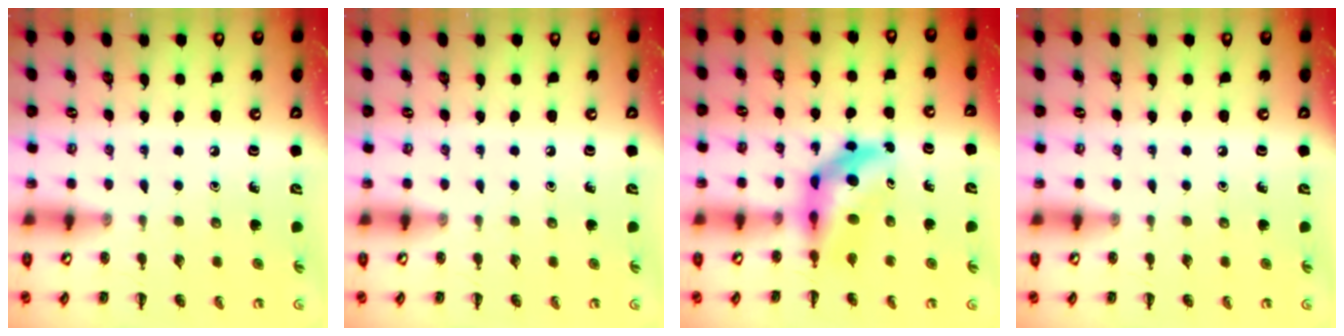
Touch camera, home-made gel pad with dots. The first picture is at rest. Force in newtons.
{"total": 0.0}
{"total": 6.0, "press": 5.7, "slide": 1.9}
{"total": 0.0}